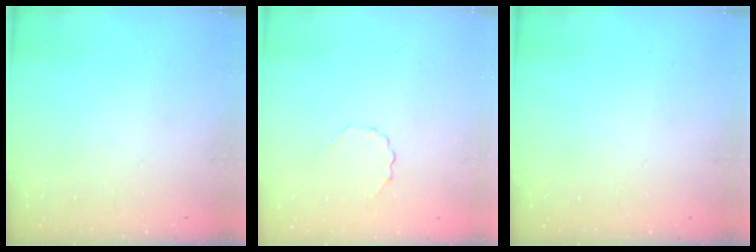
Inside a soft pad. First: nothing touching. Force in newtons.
{"total": 2.8, "press": 2.6, "slide": 1.1}
{"total": 0.0}